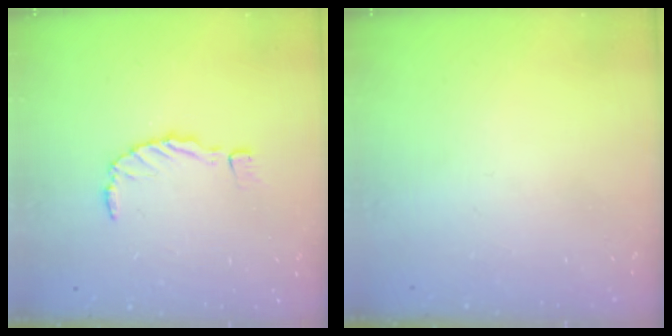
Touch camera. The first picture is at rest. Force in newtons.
{"total": 0.0}